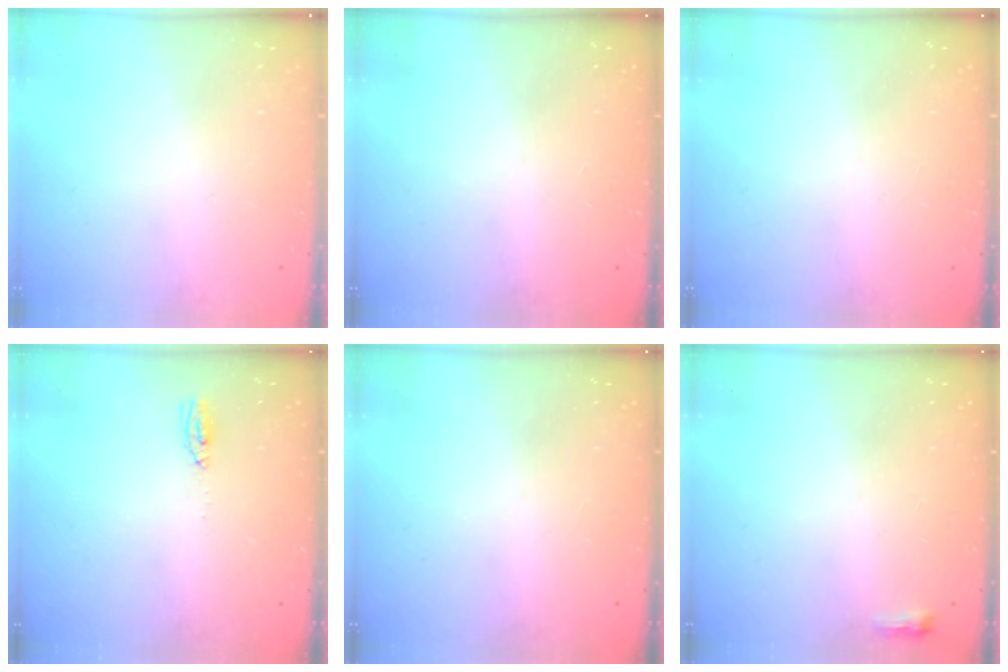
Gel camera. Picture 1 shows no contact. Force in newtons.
{"total": 0.0}
{"total": 0.0}
{"total": 3.4, "press": 3.0, "slide": 1.7}
{"total": 0.0}
{"total": 2.6, "press": 2.5, "slide": 0.6}